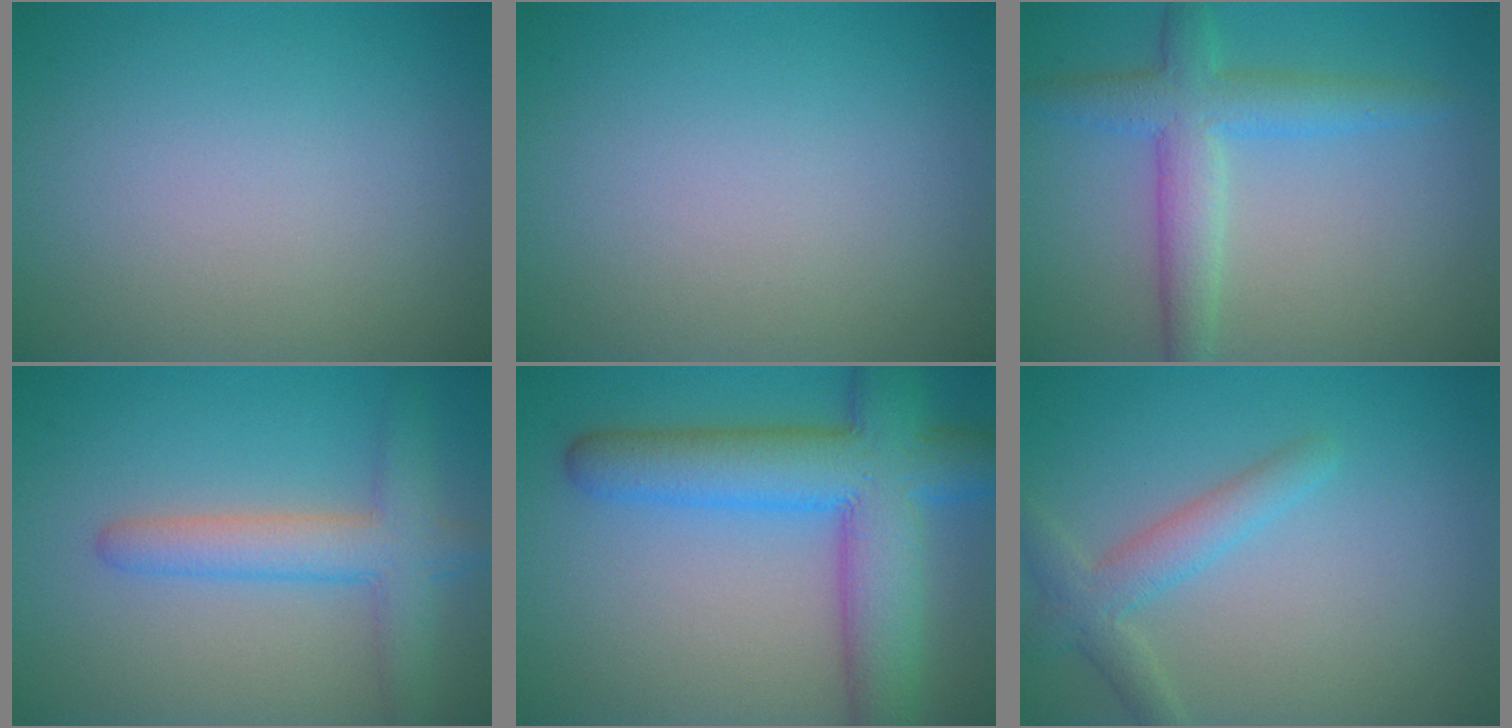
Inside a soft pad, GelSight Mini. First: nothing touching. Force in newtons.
{"total": 0.0}
{"total": 3.5, "press": 3.5, "slide": 0.2}
{"total": 4.4, "press": 4.4, "slide": 0.3}
{"total": 9.9, "press": 9.9, "slide": 0.4}
{"total": 2.8, "press": 2.8, "slide": 0.1}